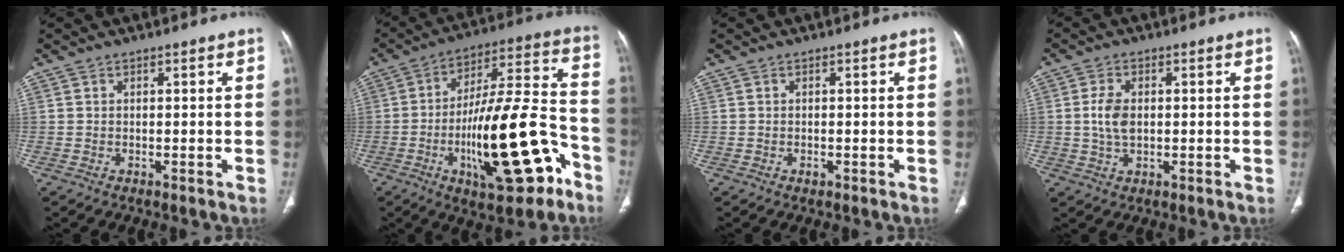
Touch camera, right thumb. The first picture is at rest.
{"total": 23.2, "force": [-9.1, 7.6, 19.9], "torque": [-0.320, 0.053, -0.135]}
{"total": 0.6, "force": [-0.3, 0.4, 0.4], "torque": [0.000, 0.001, -0.003]}
{"total": 4.8, "force": [0.3, 2.9, 3.9], "torque": [-0.077, 0.004, 0.004]}